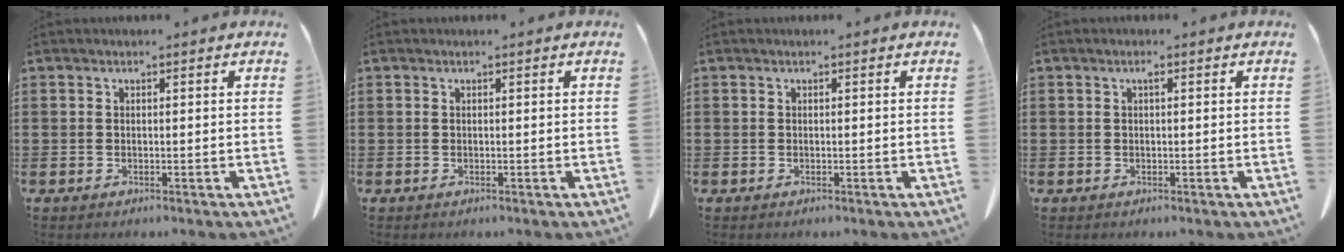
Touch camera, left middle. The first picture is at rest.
{"total": 0.0}
{"total": 0.0}
{"total": 0.8, "force": [0.2, 0.3, 0.7], "torque": [-0.016, 0.003, 0.002]}